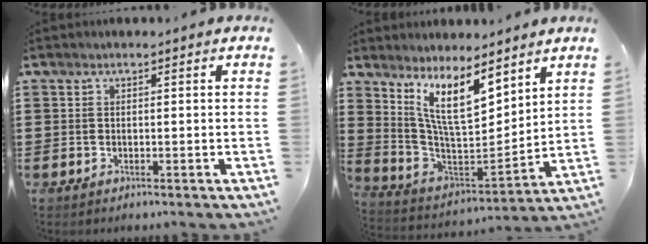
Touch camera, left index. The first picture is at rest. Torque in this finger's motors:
{"motor_torque": [1.77, -0.37, 1.05, 0.21]}